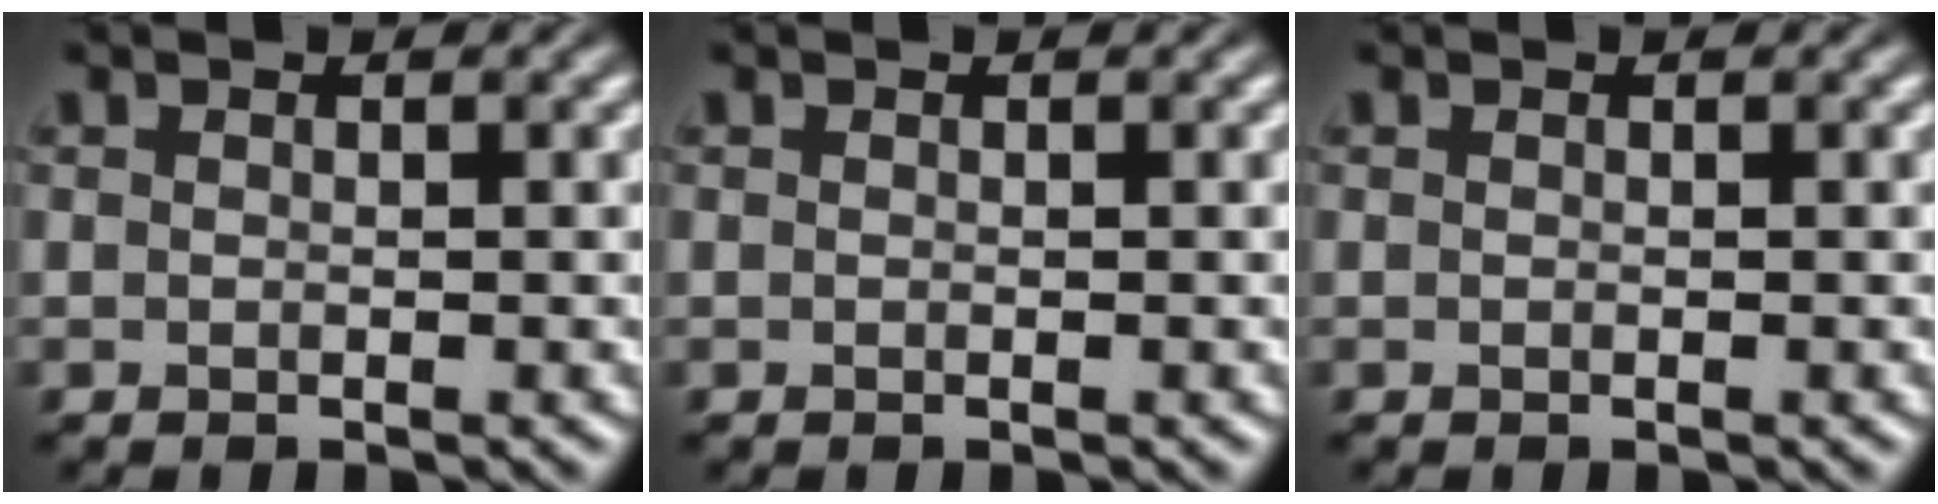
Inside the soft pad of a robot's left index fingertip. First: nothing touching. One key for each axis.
{"total": 0.0}
{"total": 0.0}